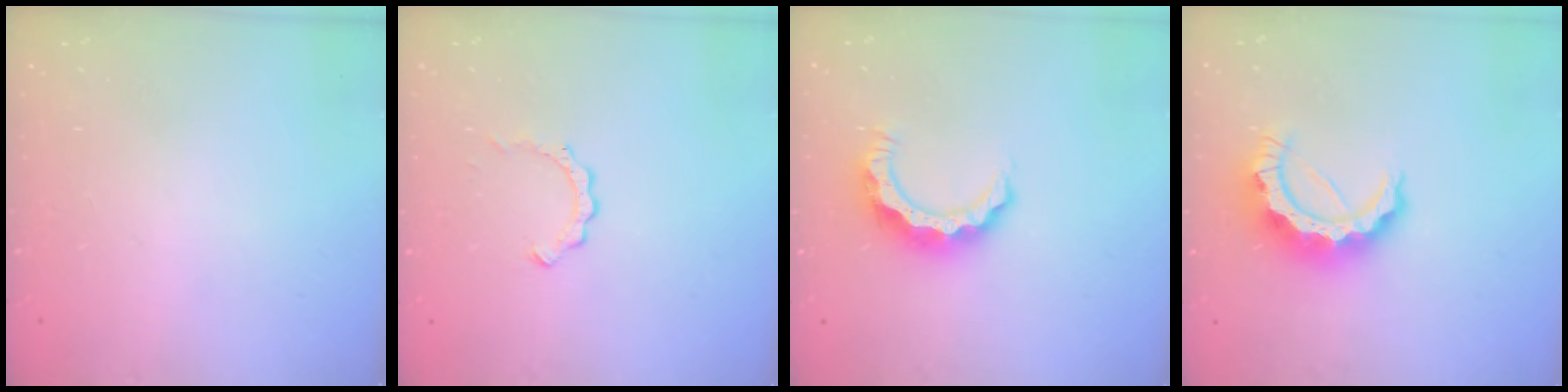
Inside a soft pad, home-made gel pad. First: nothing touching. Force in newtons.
{"total": 2.0, "press": 2.0, "slide": 0.2}
{"total": 8.4, "press": 8.4, "slide": 0.1}
{"total": 10.8, "press": 10.7, "slide": 1.2}